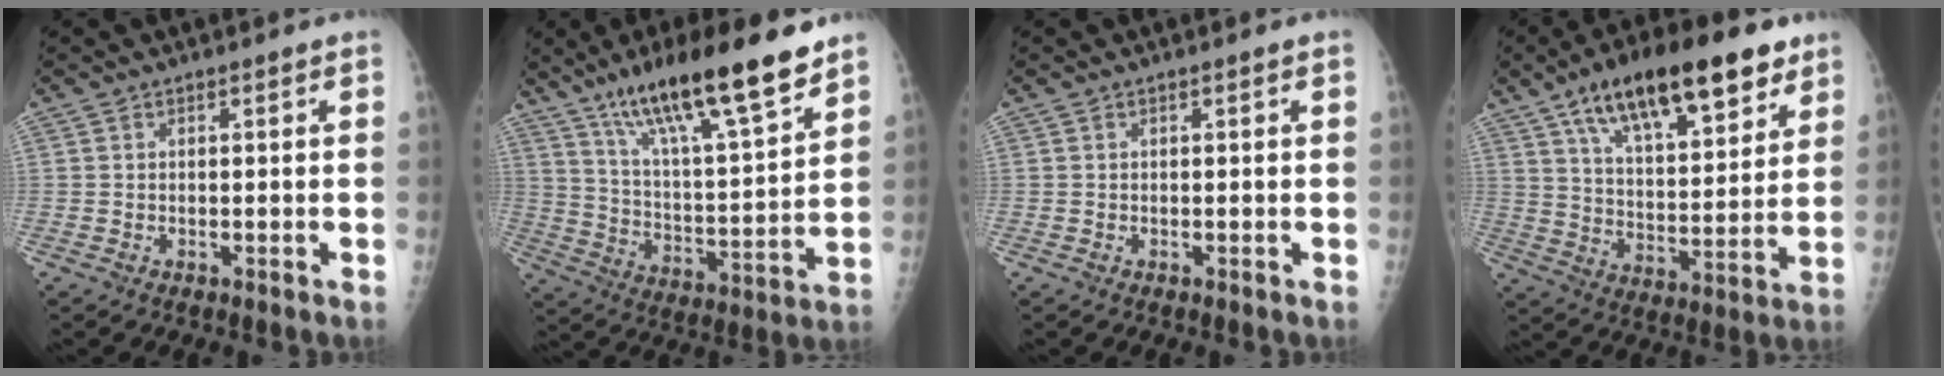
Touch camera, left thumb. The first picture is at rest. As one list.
[{"total": 21.6, "force": [14.8, 3.8, 15.2], "torque": [-0.237, -0.063, 0.253]}, {"total": 0.0}, {"total": 22.7, "force": [13.3, 8.7, 16.2], "torque": [-0.226, -0.031, 0.218]}]